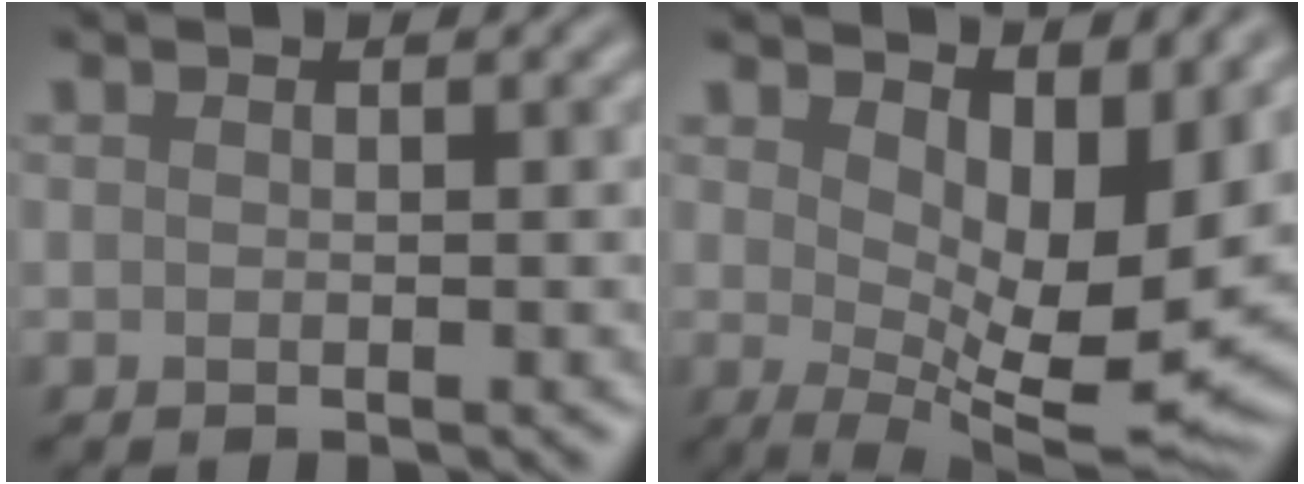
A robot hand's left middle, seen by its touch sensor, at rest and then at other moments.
{"total": 10.5, "force": [2.9, 4.1, 9.3], "torque": [-0.140, -0.021, 0.054]}